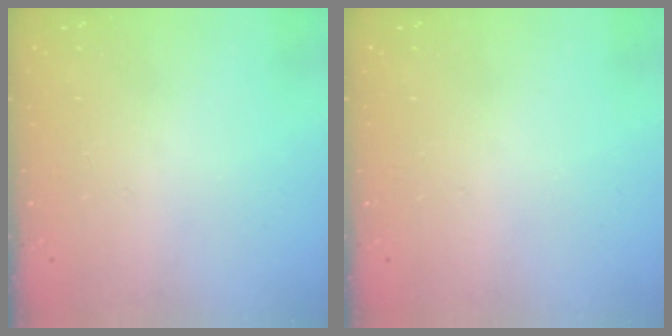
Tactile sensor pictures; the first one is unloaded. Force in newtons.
{"total": 0.0}